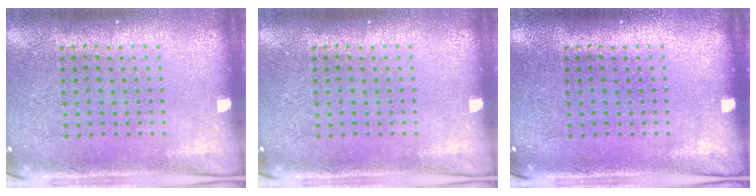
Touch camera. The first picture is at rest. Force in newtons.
{"total": 0.0}
{"total": 0.0}